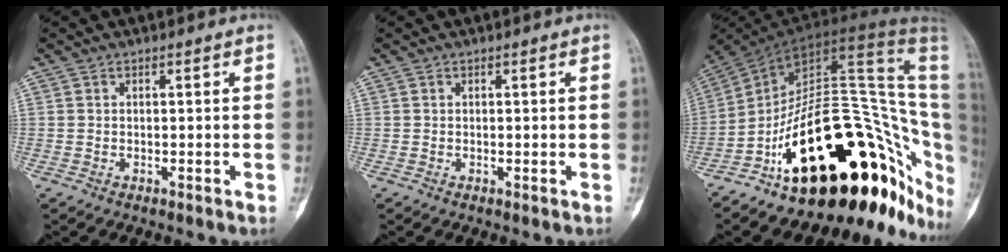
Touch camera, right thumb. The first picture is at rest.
{"total": 0.0}
{"total": 36.0, "force": [-9.9, 16.2, 30.6], "torque": [-0.329, 0.115, -0.140]}